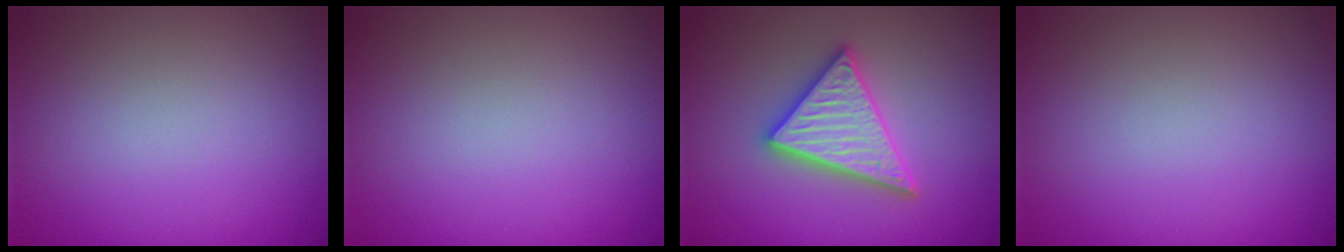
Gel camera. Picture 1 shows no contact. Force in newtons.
{"total": 0.0}
{"total": 4.8, "press": 4.8, "slide": 0.7}
{"total": 0.0}